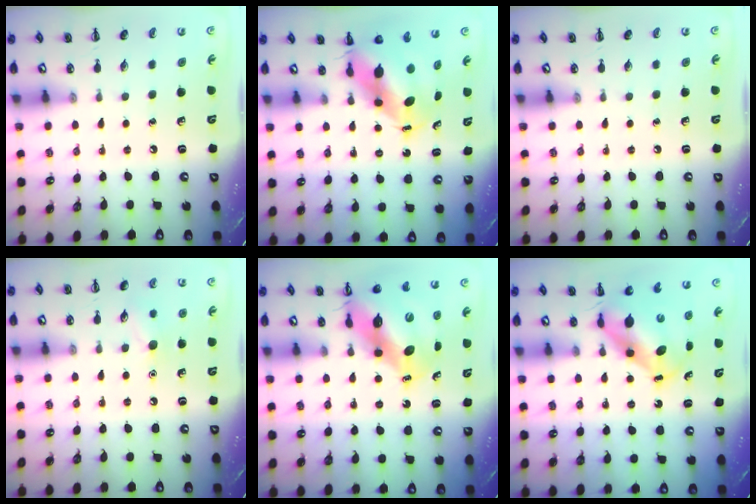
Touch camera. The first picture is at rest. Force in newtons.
{"total": 7.9, "press": 7.5, "slide": 2.3}
{"total": 0.0}
{"total": 7.8, "press": 7.6, "slide": 1.7}
{"total": 10.6, "press": 10.1, "slide": 3.1}
{"total": 6.5, "press": 6.3, "slide": 1.4}